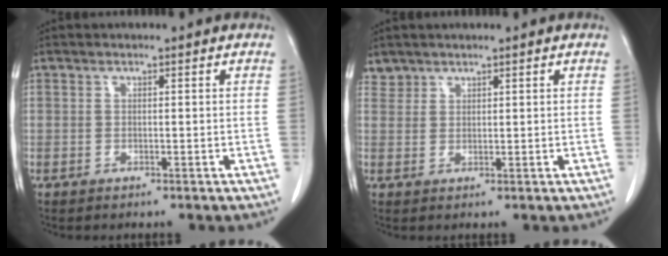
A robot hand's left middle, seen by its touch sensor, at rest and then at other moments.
{"total": 1.6, "force": [1.4, 0.8, -0.4], "torque": [0.014, 0.006, 0.024]}